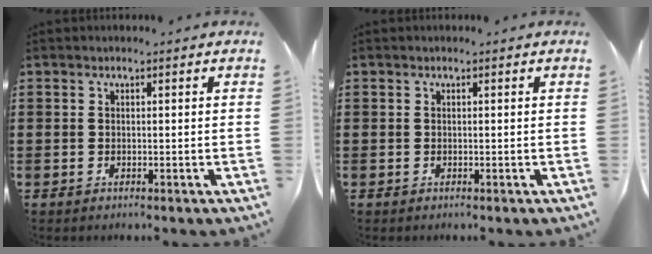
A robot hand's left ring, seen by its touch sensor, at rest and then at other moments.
{"total": 0.0}